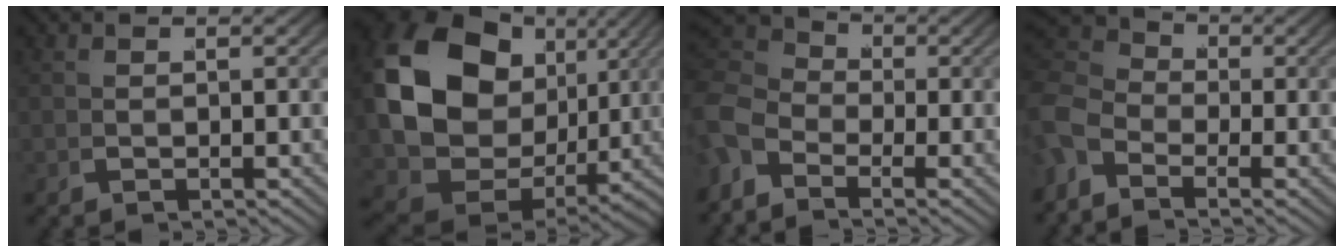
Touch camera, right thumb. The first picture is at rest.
{"total": 18.5, "force": [0.3, 12.9, 13.3], "torque": [-0.281, -0.046, 0.028]}
{"total": 5.6, "force": [1.5, 4.2, 3.5], "torque": [-0.040, 0.022, -0.002]}
{"total": 5.2, "force": [0.9, 3.9, 3.3], "torque": [-0.041, 0.017, -0.013]}